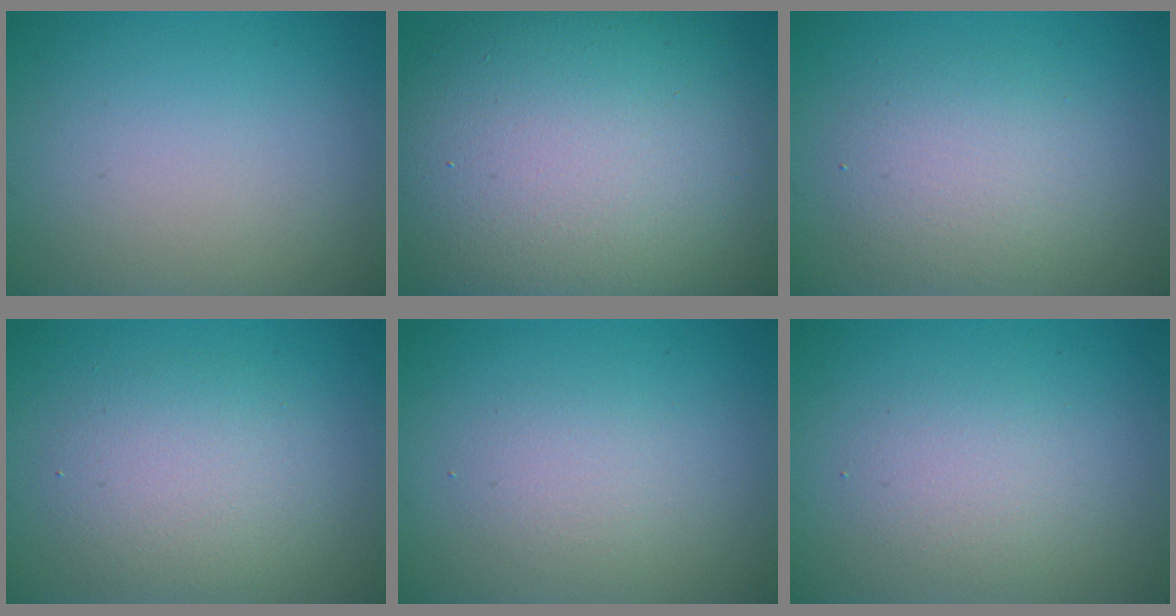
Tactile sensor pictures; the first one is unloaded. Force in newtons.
{"total": 15.9, "press": 15.8, "slide": 1.3}
{"total": 3.6, "press": 3.6, "slide": 0.2}
{"total": 3.8, "press": 3.8, "slide": 0.3}
{"total": 1.9, "press": 1.9, "slide": 0.1}
{"total": 2.2, "press": 2.2, "slide": 0.0}